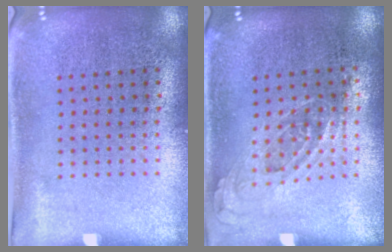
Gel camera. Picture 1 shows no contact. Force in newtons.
{"total": 0.8, "press": 0.7, "slide": 0.4}